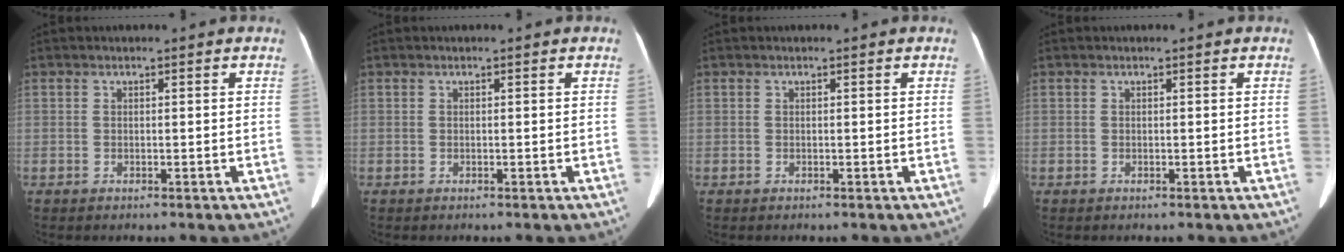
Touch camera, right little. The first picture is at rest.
{"total": 0.0}
{"total": 0.0}
{"total": 0.0}